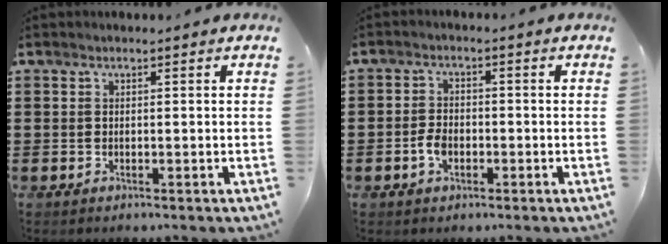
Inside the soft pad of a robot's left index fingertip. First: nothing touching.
{"total": 3.1, "force": [-1.0, 2.0, 2.1], "torque": [-0.055, -0.003, -0.022]}